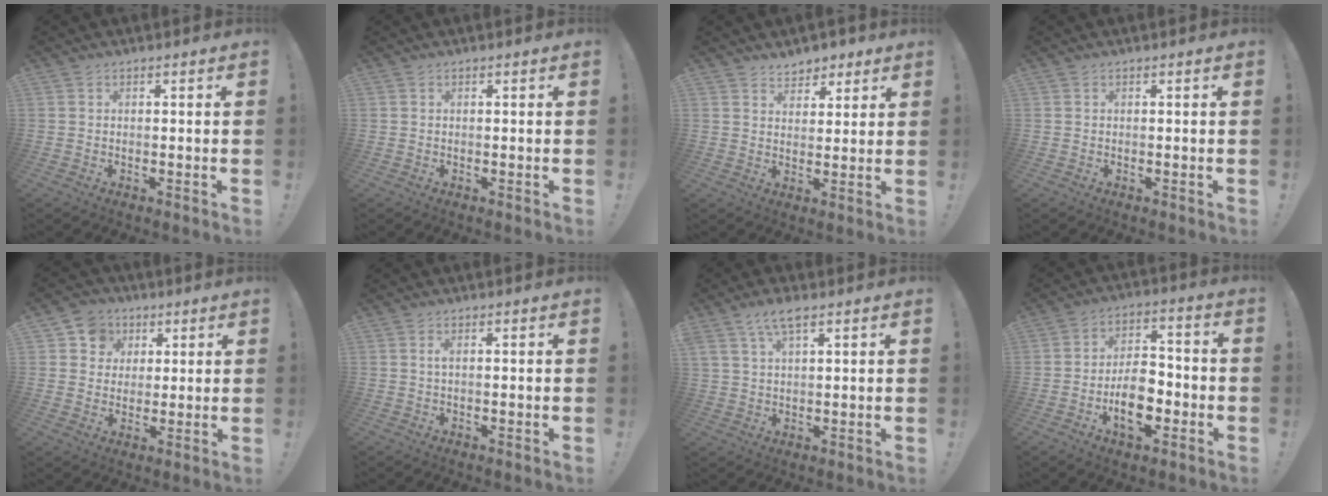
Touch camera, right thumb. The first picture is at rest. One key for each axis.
{"total": 0.0}
{"total": 5.5, "fx": 4.3, "fy": 3.3, "fz": 0.8, "tx": 0.004, "ty": -0.030, "tz": 0.080}
{"total": 0.0}
{"total": 8.0, "fx": 2.8, "fy": 7.3, "fz": 1.6, "tx": -0.017, "ty": -0.018, "tz": 0.057}
{"total": 1.2, "fx": 0.1, "fy": 0.0, "fz": 1.2, "tx": -0.023, "ty": 0.002, "tz": 0.001}
{"total": 6.3, "fx": 4.0, "fy": 2.0, "fz": 4.4, "tx": -0.083, "ty": -0.008, "tz": 0.074}
{"total": 12.5, "fx": -4.7, "fy": 7.2, "fz": 9.1, "tx": -0.160, "ty": 0.028, "tz": -0.081}